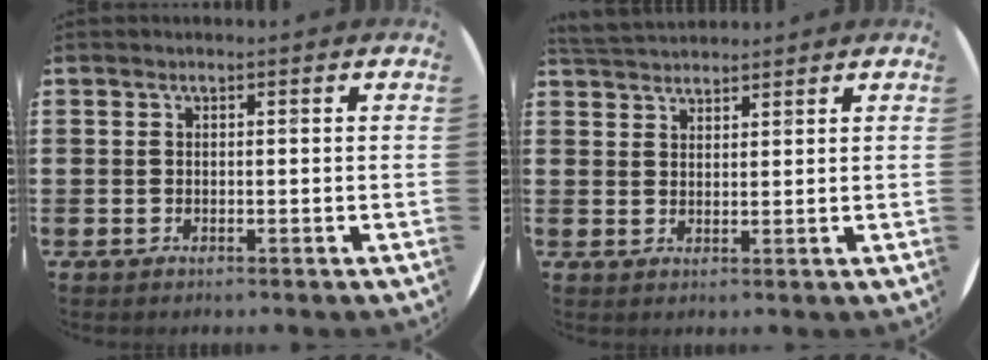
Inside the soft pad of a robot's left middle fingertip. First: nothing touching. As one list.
[{"total": 3.1, "force": [3.1, 0.6, 0.1], "torque": [-0.008, -0.006, 0.059]}]